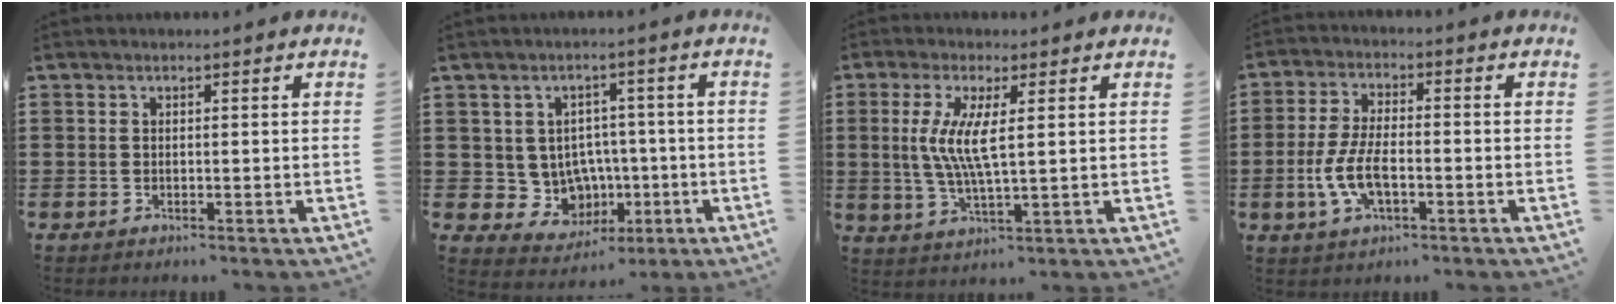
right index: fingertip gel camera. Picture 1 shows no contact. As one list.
[{"total": 6.2, "force": [0.2, 5.8, 2.1], "torque": [-0.048, -0.006, 0.011]}, {"total": 6.7, "force": [1.1, 1.1, 6.5], "torque": [-0.140, -0.008, 0.013]}, {"total": 7.2, "force": [-2.1, 3.1, 6.1], "torque": [-0.138, -0.004, -0.044]}]